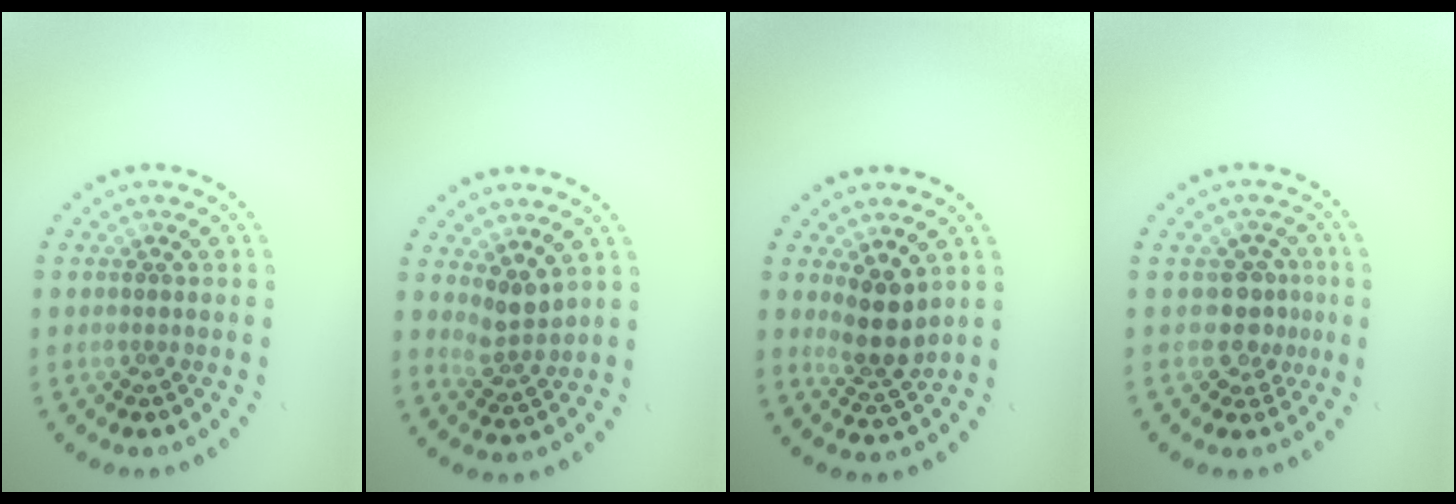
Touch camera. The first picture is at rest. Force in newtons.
{"total": 2.2, "press": 1.8, "slide": 1.3}
{"total": 3.1, "press": 2.6, "slide": 1.7}
{"total": 2.6, "press": 2.1, "slide": 1.7}